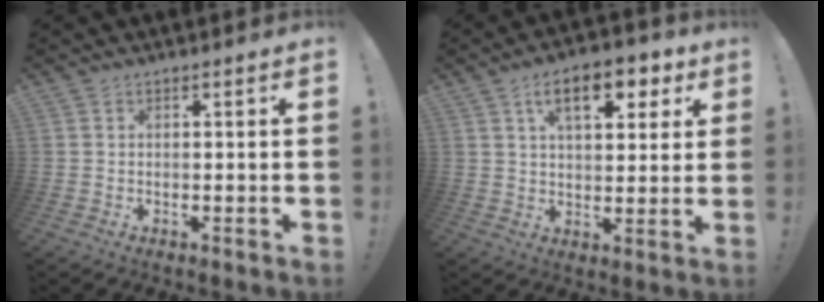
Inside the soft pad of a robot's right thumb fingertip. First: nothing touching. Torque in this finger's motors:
{"motor_torque": [0.11, 0.30, 1.11, 0.33, 0.30]}